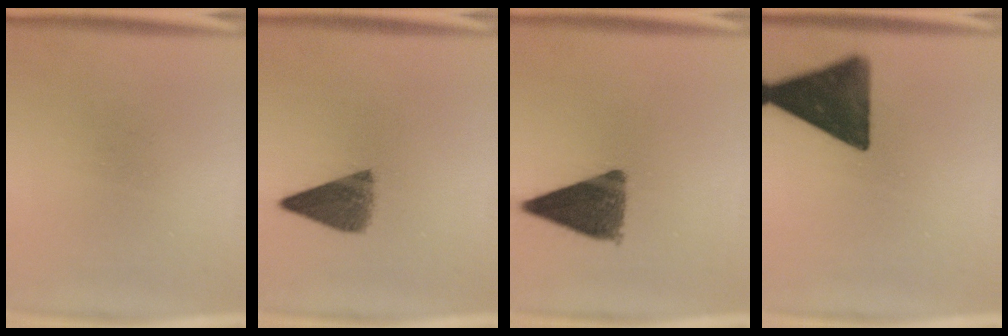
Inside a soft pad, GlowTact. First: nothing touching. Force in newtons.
{"total": 6.9}
{"total": 11.0}
{"total": 14.6}